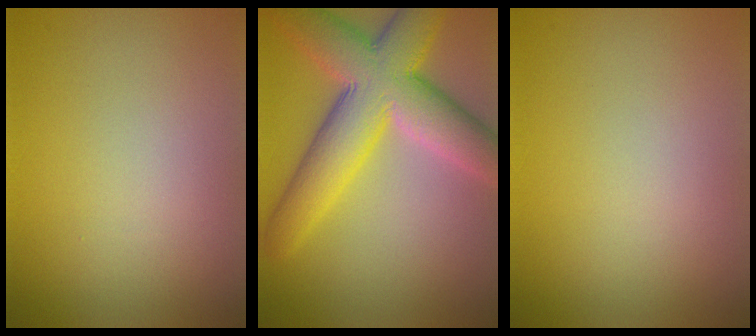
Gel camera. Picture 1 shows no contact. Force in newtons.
{"total": 10.1, "press": 10.1, "slide": 0.5}
{"total": 0.0}